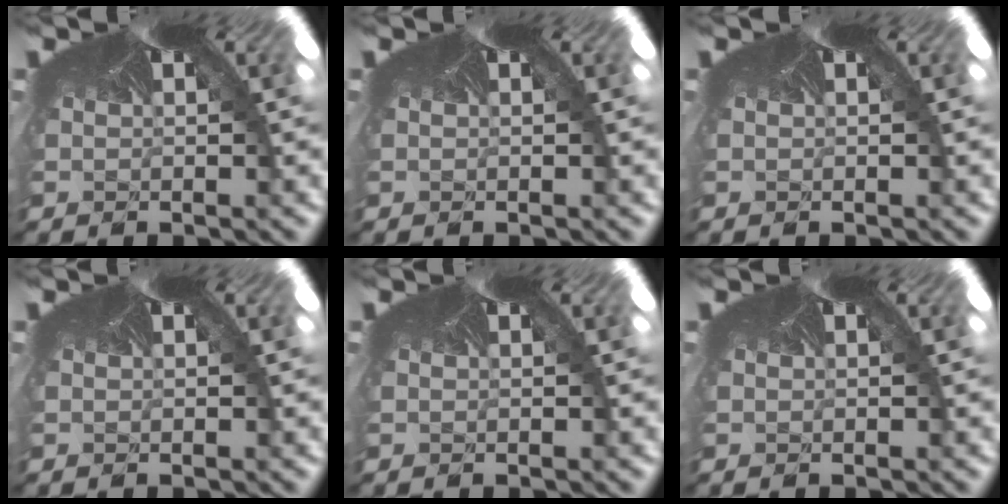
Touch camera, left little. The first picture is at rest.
{"total": 0.0}
{"total": 0.0}
{"total": 0.0}
{"total": 0.0}
{"total": 0.0}